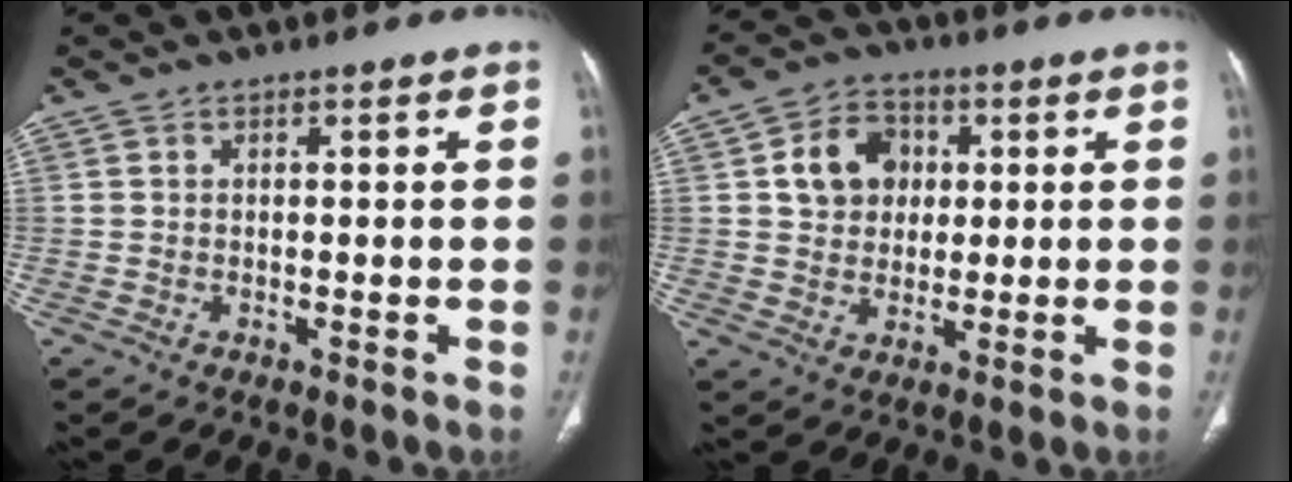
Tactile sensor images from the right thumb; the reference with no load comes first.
{"total": 9.2, "force": [2.0, 7.6, 4.8], "torque": [-0.048, 0.002, 0.031]}